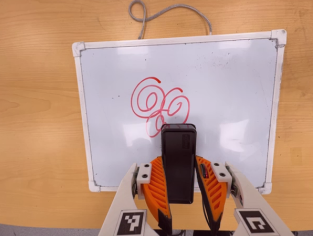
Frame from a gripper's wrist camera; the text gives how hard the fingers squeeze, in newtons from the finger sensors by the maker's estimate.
{"total": 4.5, "left": 3.0, "right": 5.9}